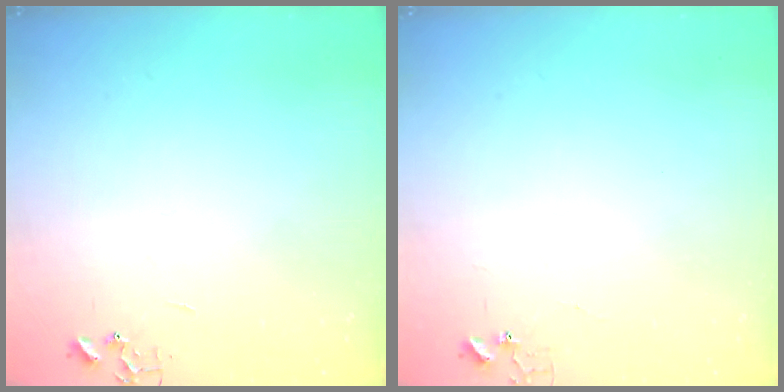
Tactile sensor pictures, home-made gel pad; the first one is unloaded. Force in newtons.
{"total": 3.4, "press": 3.4, "slide": 0.3}